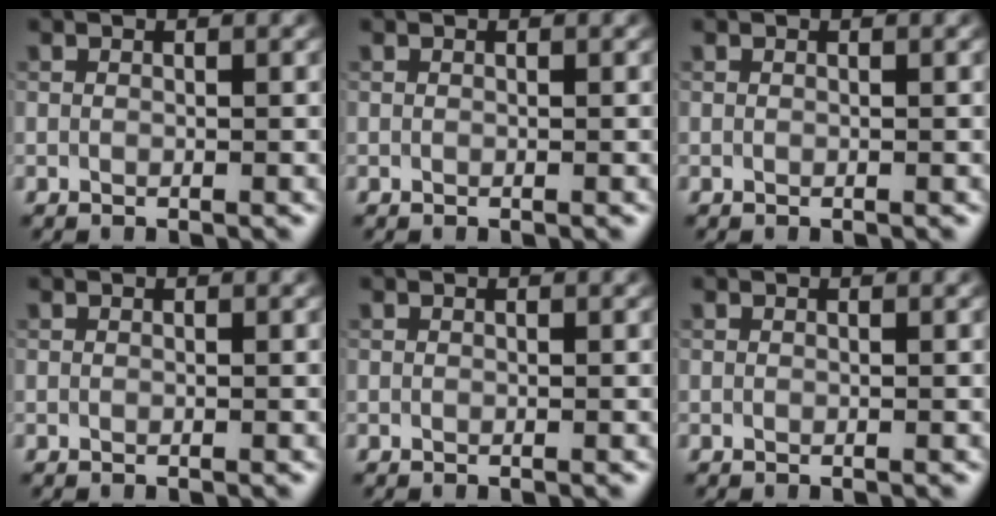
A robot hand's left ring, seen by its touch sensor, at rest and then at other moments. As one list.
[{"total": 0.0}, {"total": 0.0}, {"total": 0.0}, {"total": 0.0}, {"total": 0.0}]